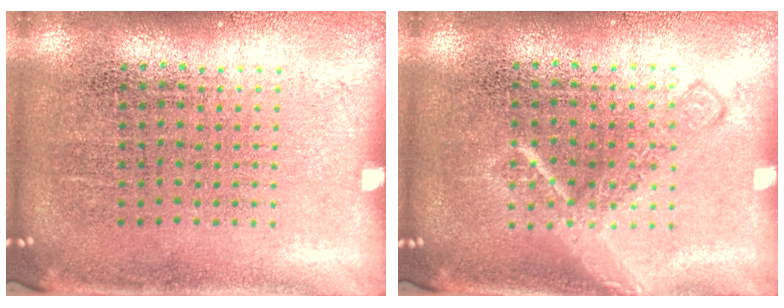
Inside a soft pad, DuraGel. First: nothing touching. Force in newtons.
{"total": 2.0, "press": 2.0, "slide": 0.3}